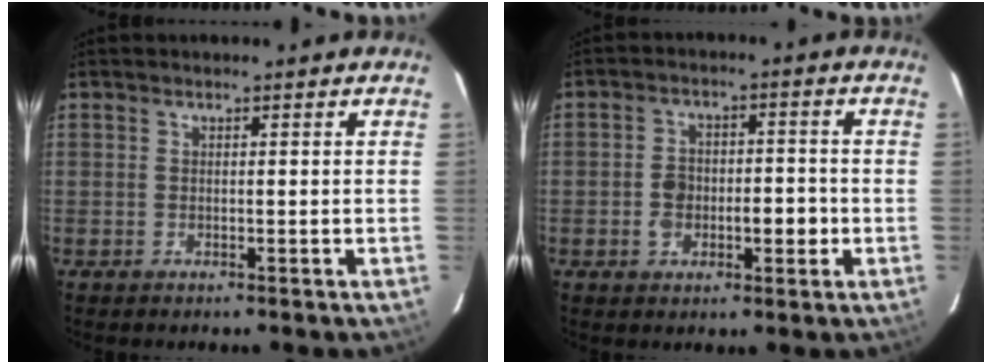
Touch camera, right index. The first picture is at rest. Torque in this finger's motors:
{"motor_torque": [0.72, 0.12, 0.38, 0.07]}